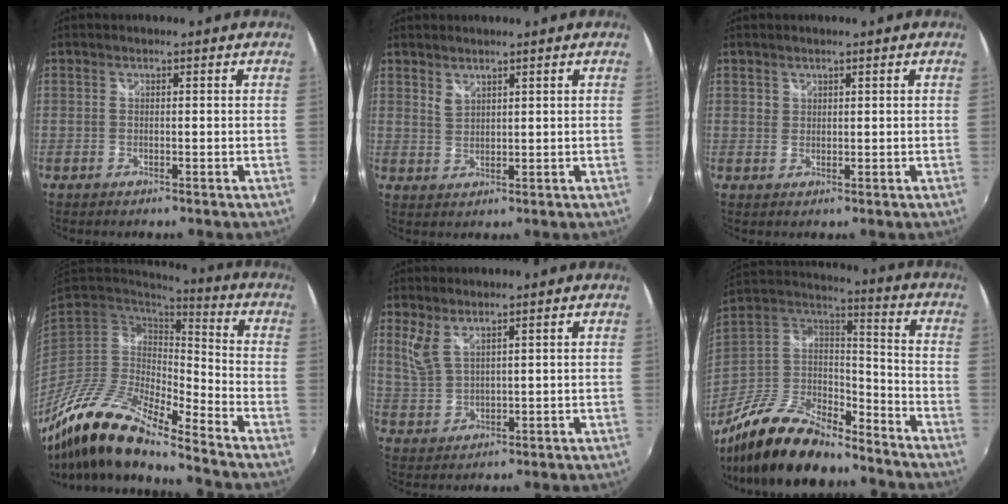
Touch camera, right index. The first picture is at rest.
{"total": 2.2, "force": [2.0, 0.7, 0.7], "torque": [-0.010, 0.002, 0.037]}
{"total": 1.3, "force": [0.9, 1.0, 0.1], "torque": [0.004, 0.004, 0.014]}
{"total": 17.6, "force": [-12.9, 3.0, 11.5], "torque": [-0.212, -0.032, -0.257]}
{"total": 4.2, "force": [2.9, 1.4, 2.8], "torque": [-0.062, -0.002, 0.064]}
{"total": 22.3, "force": [-17.0, 7.8, 12.2], "torque": [-0.254, -0.006, -0.296]}